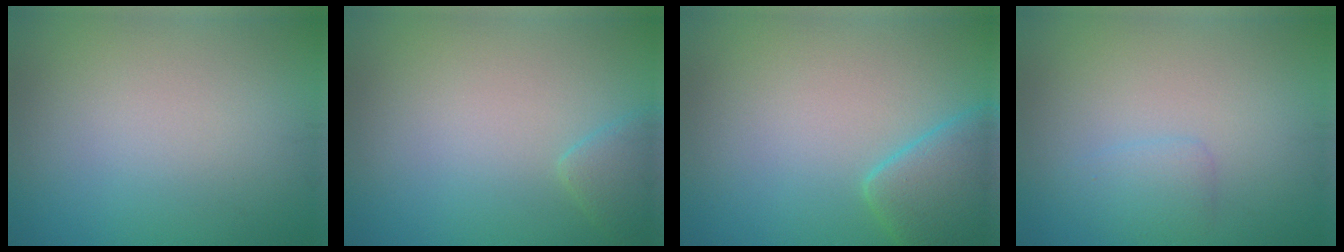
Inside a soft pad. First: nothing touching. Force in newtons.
{"total": 1.7, "press": 1.7, "slide": 0.2}
{"total": 4.6, "press": 4.6, "slide": 0.3}
{"total": 1.5, "press": 1.5, "slide": 0.1}